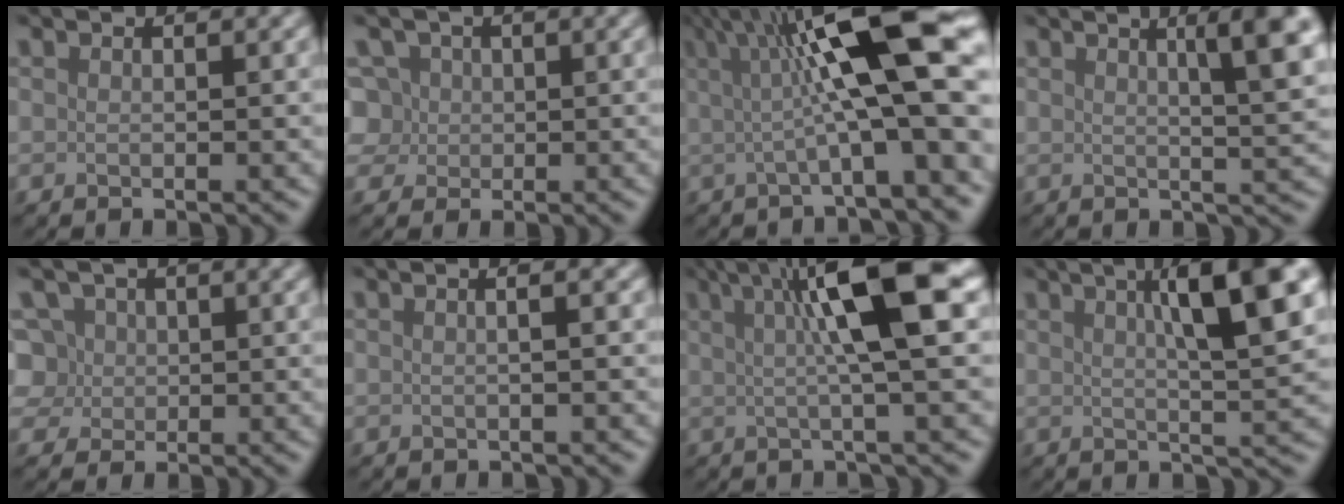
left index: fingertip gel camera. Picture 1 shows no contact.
{"total": 4.6, "force": [1.3, 4.0, 1.7], "torque": [-0.056, 0.021, 0.019]}
{"total": 12.3, "force": [1.6, 2.5, 11.9], "torque": [-0.171, 0.018, 0.022]}
{"total": 6.8, "force": [2.5, 1.4, 6.1], "torque": [-0.059, 0.015, 0.032]}
{"total": 5.9, "force": [1.9, 5.0, 2.4], "torque": [-0.065, 0.024, 0.023]}
{"total": 2.9, "force": [0.7, 1.4, 2.4], "torque": [-0.012, 0.017, -0.020]}
{"total": 8.8, "force": [2.2, 1.2, 8.5], "torque": [-0.119, 0.011, 0.031]}
{"total": 9.9, "force": [3.3, 2.1, 9.1], "torque": [-0.115, 0.015, 0.047]}